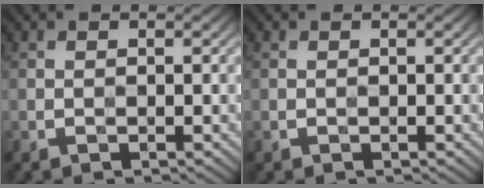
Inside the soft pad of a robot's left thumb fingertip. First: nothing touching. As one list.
[{"total": 0.0}]